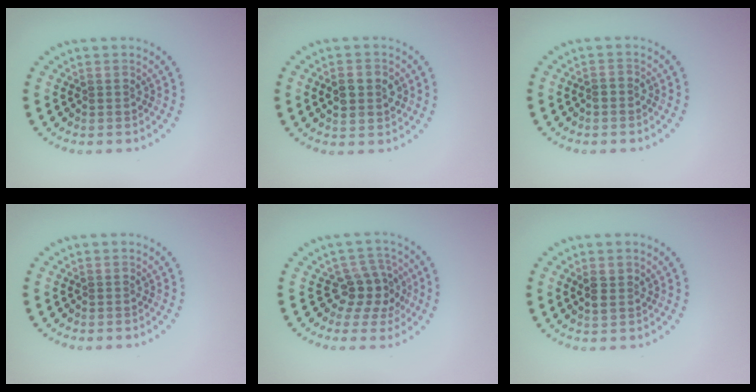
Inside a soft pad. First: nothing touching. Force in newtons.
{"total": 3.8, "press": 3.8, "slide": 0.1}
{"total": 0.7, "press": 0.5, "slide": 0.5}
{"total": 0.0}
{"total": 3.3, "press": 2.8, "slide": 1.7}
{"total": 1.7, "press": 1.6, "slide": 0.7}